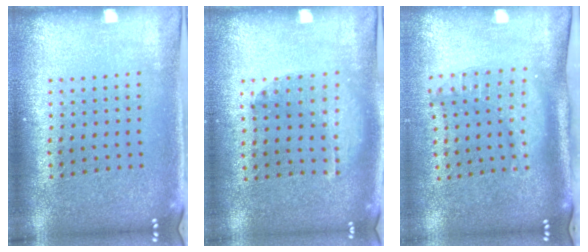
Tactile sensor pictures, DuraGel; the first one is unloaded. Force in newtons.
{"total": 1.1, "press": 1.1, "slide": 0.1}
{"total": 2.0, "press": 1.6, "slide": 1.3}